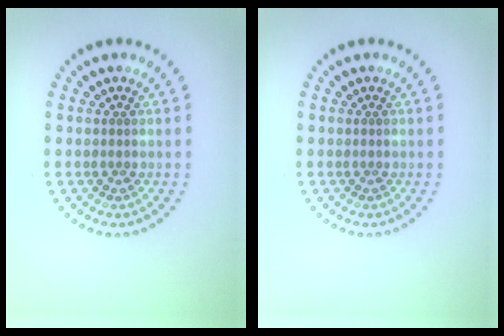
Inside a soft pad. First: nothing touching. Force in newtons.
{"total": 0.0}